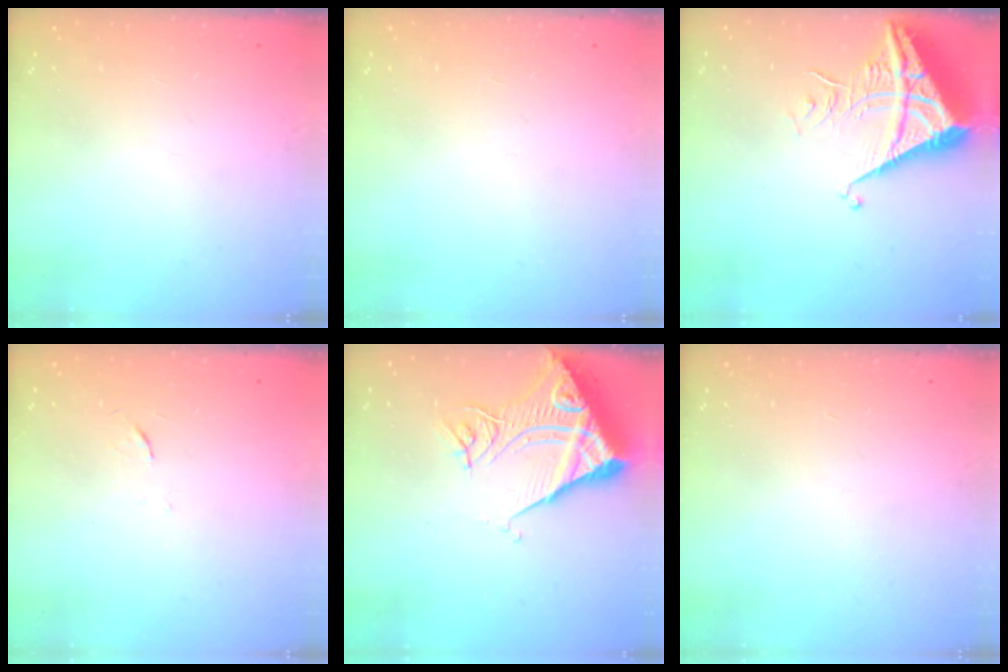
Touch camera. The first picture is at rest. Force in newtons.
{"total": 0.0}
{"total": 7.0, "press": 7.0, "slide": 0.8}
{"total": 3.7, "press": 3.4, "slide": 1.3}
{"total": 13.1, "press": 13.0, "slide": 1.7}
{"total": 0.0}